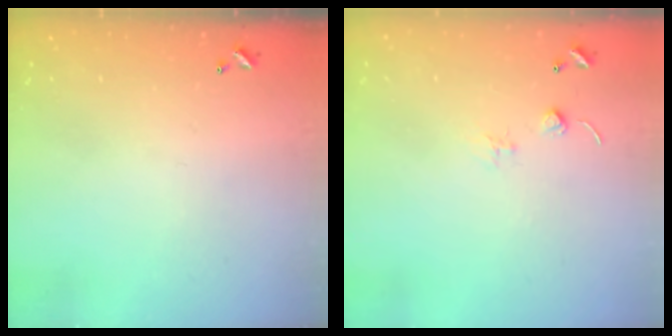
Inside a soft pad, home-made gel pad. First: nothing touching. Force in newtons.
{"total": 0.0}